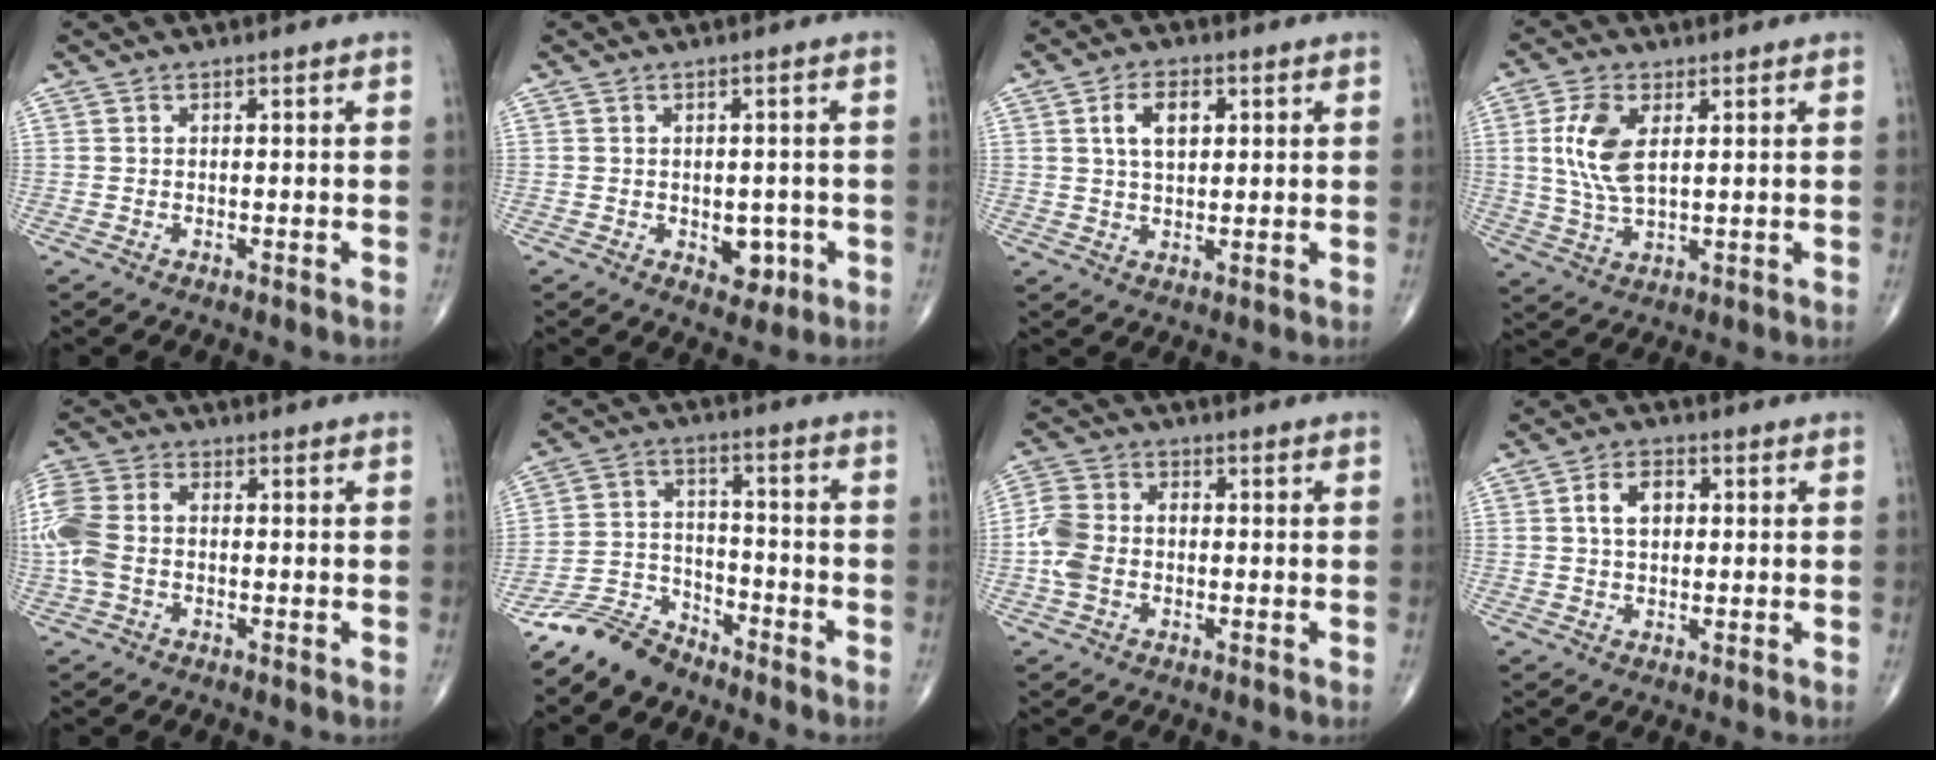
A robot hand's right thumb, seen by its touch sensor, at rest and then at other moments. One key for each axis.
{"total": 4.4, "fx": -1.1, "fy": 3.0, "fz": 3.0, "tx": -0.010, "ty": 0.002, "tz": -0.009}
{"total": 6.0, "fx": 1.8, "fy": 3.4, "fz": 4.6, "tx": -0.068, "ty": -0.002, "tz": 0.031}
{"total": 8.8, "fx": 2.2, "fy": 4.3, "fz": 7.4, "tx": -0.160, "ty": -0.009, "tz": 0.045}
{"total": 9.9, "fx": -0.9, "fy": 6.6, "fz": 7.3, "tx": -0.192, "ty": 0.024, "tz": -0.024}
{"total": 8.6, "fx": -7.5, "fy": 3.7, "fz": 1.7, "tx": -0.017, "ty": 0.055, "tz": -0.154}
{"total": 7.1, "fx": -1.3, "fy": 5.1, "fz": 4.7, "tx": -0.108, "ty": 0.024, "tz": -0.034}
{"total": 5.1, "fx": 0.9, "fy": 3.4, "fz": 3.7, "tx": -0.055, "ty": 0.009, "tz": 0.011}